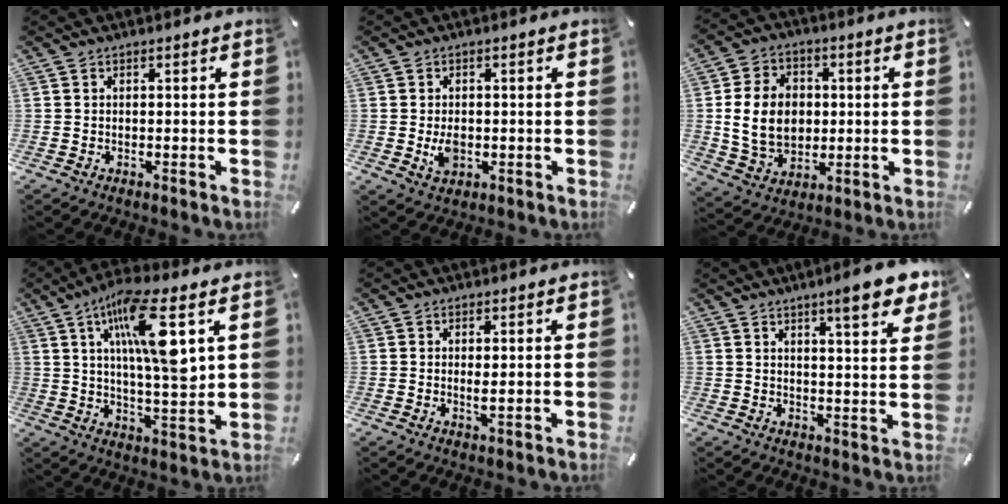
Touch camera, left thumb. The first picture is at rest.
{"total": 4.0, "force": [-0.4, 2.7, 2.9], "torque": [-0.058, -0.006, -0.010]}
{"total": 12.6, "force": [0.6, 10.2, 7.4], "torque": [-0.158, 0.012, 0.011]}
{"total": 16.6, "force": [6.7, 4.6, 14.5], "torque": [-0.264, -0.017, 0.101]}
{"total": 2.0, "force": [0.3, 0.5, 1.9], "torque": [-0.039, -0.003, 0.005]}
{"total": 9.3, "force": [6.4, 1.8, 6.5], "torque": [-0.093, -0.035, 0.103]}